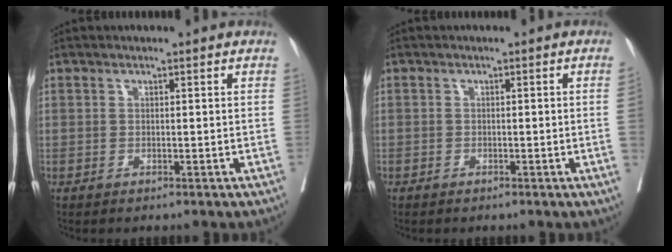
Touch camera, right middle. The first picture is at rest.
{"total": 0.7, "force": [-0.2, -0.2, 0.7], "torque": [-0.006, 0.002, -0.002]}